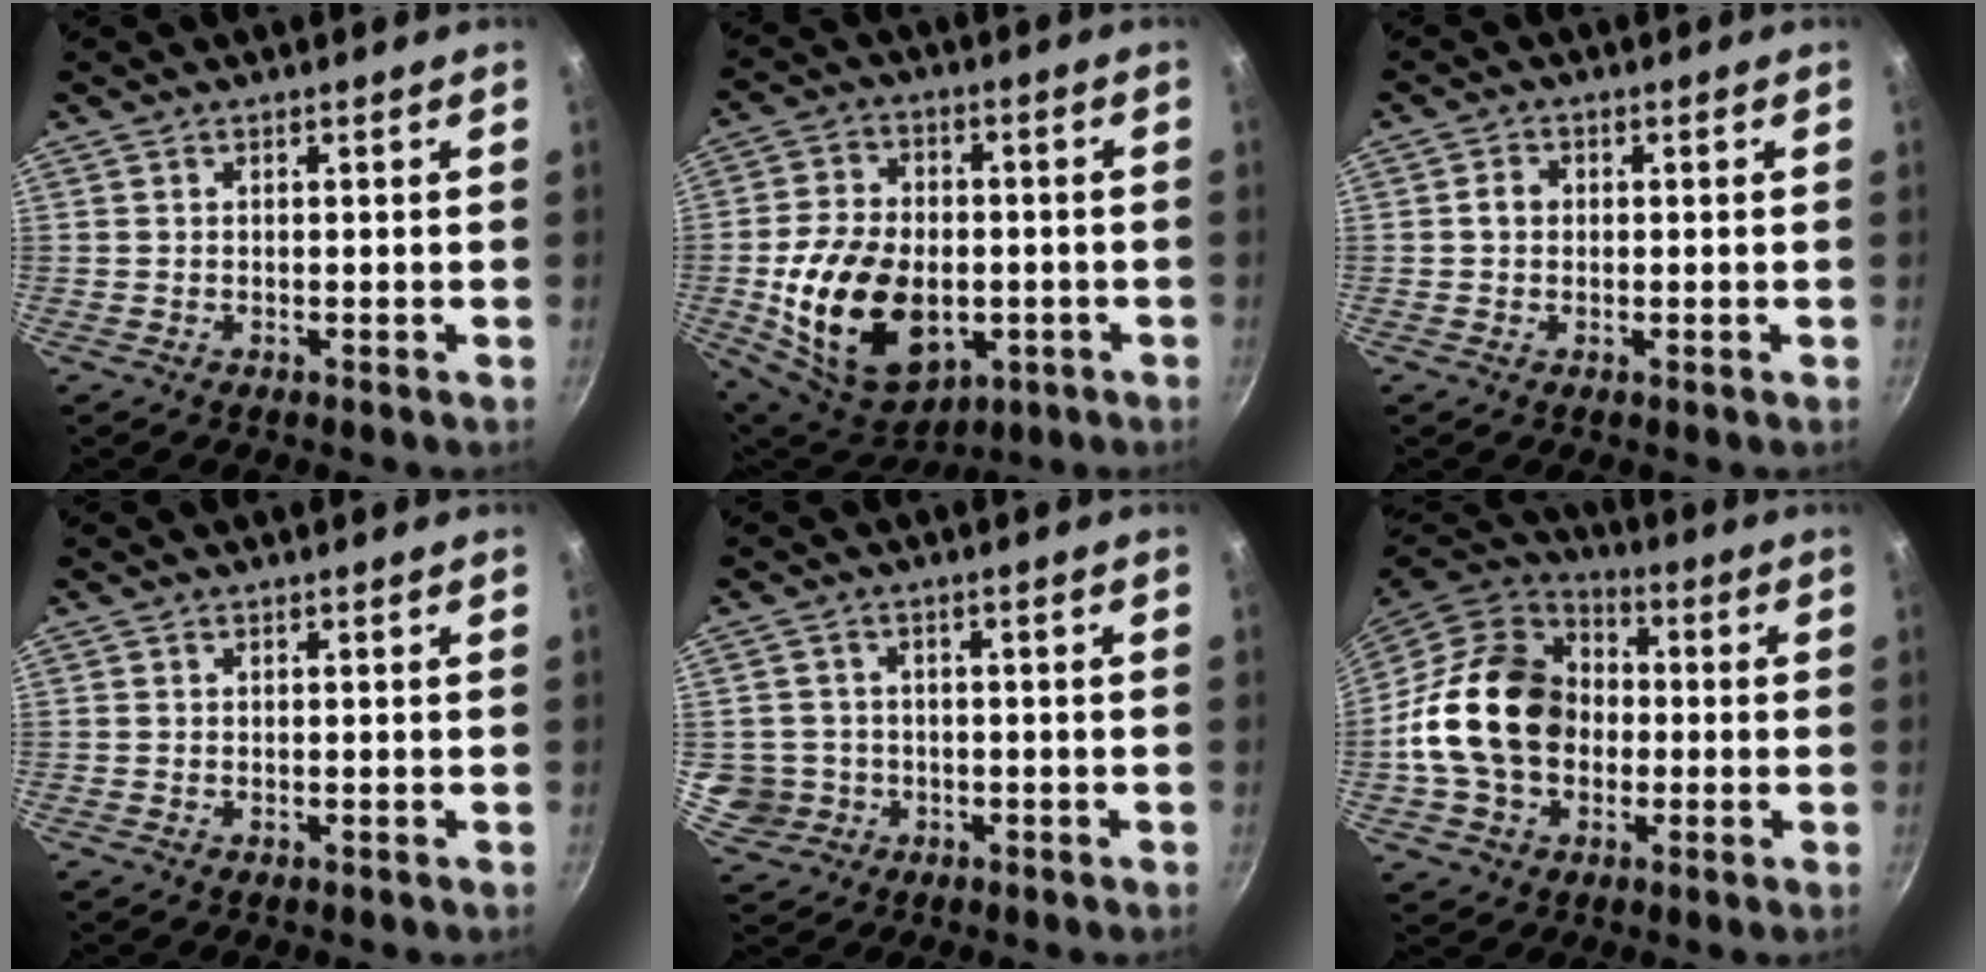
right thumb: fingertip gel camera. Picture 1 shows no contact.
{"total": 18.5, "force": [-3.4, 12.6, 13.1], "torque": [-0.209, 0.005, -0.036]}
{"total": 2.4, "force": [0.2, 2.0, 1.3], "torque": [-0.014, 0.007, 0.001]}
{"total": 0.0}
{"total": 6.2, "force": [-0.8, 6.0, 1.3], "torque": [-0.006, 0.012, -0.002]}
{"total": 20.1, "force": [-1.2, 15.6, 12.6], "torque": [-0.202, 0.038, -0.026]}